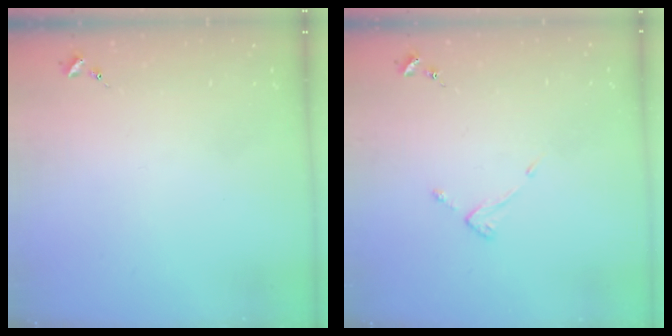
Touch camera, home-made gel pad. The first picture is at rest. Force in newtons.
{"total": 2.6, "press": 2.6, "slide": 0.3}